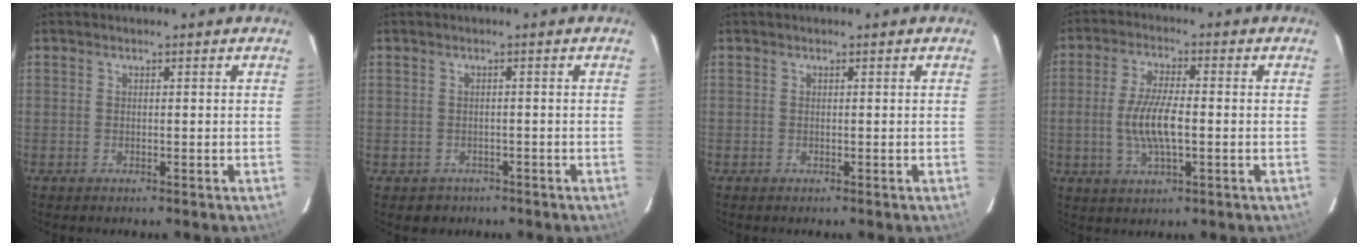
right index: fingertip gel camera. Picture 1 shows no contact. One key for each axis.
{"total": 2.8, "fx": -1.3, "fy": 2.4, "fz": 0.1, "tx": -0.006, "ty": 0.007, "tz": -0.014}
{"total": 0.0}
{"total": 8.7, "fx": -1.2, "fy": 2.8, "fz": 8.1, "tx": -0.164, "ty": -0.001, "tz": -0.022}